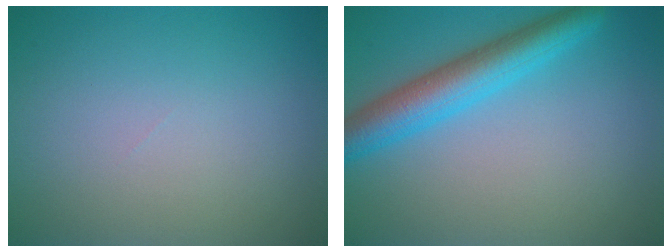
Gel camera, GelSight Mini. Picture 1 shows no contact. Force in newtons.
{"total": 5.3, "press": 5.3, "slide": 0.2}